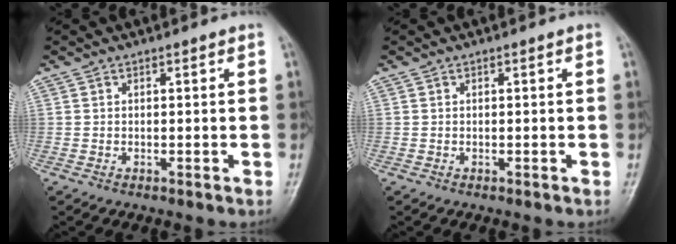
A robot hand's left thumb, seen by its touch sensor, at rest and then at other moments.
{"total": 0.0}